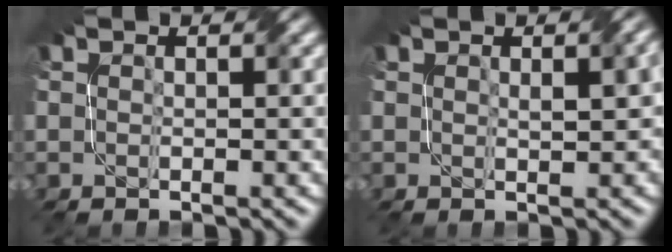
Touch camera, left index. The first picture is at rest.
{"total": 2.0, "force": [0.4, 0.8, 1.8], "torque": [-0.022, 0.006, 0.018]}